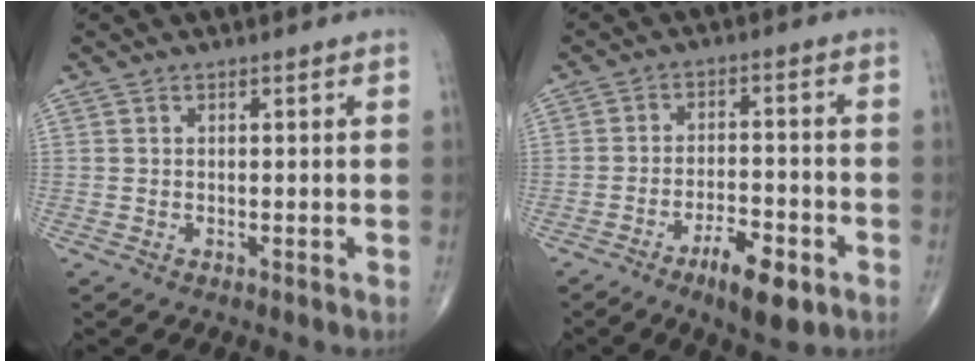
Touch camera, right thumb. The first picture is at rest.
{"total": 8.6, "force": [-4.8, 2.9, 6.6], "torque": [-0.106, 0.023, -0.073]}